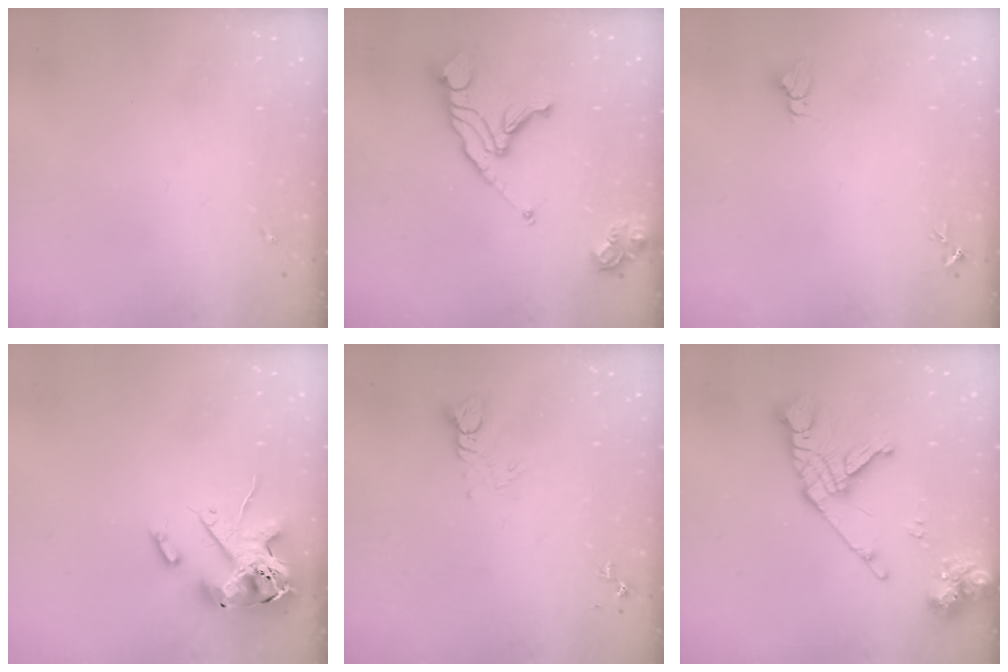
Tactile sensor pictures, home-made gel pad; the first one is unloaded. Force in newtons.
{"total": 15.4, "press": 15.3, "slide": 1.7}
{"total": 2.7, "press": 2.7, "slide": 0.1}
{"total": 16.4, "press": 16.2, "slide": 2.7}
{"total": 4.4, "press": 4.4, "slide": 0.4}
{"total": 16.6, "press": 16.5, "slide": 2.0}